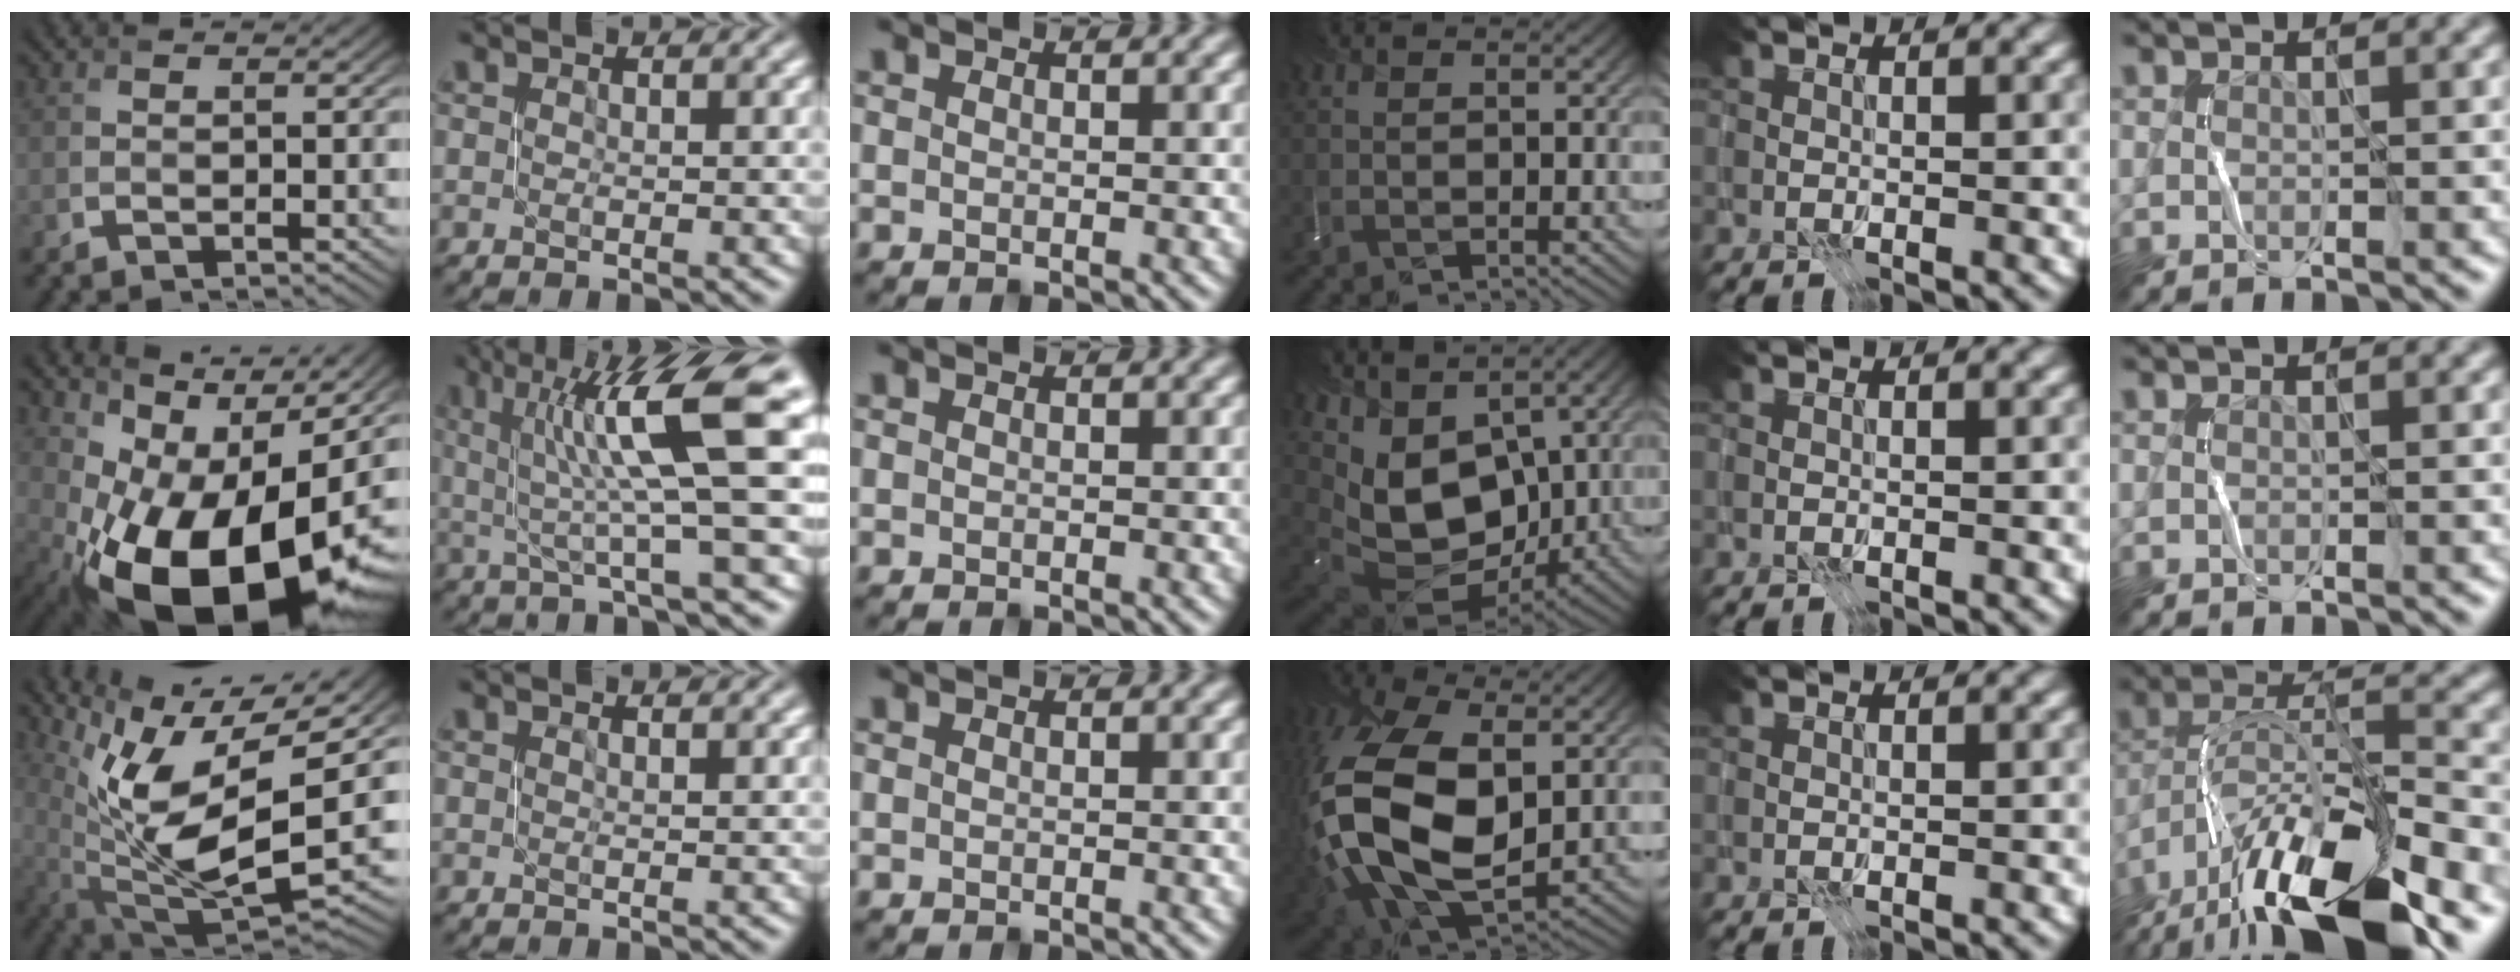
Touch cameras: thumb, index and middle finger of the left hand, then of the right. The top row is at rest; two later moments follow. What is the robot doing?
{"motion": "open", "object": "stapler"}